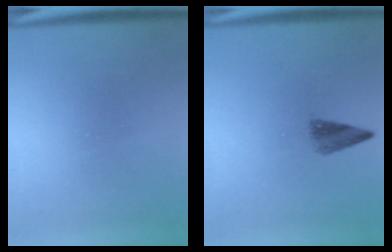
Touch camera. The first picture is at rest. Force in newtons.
{"total": 2.7}